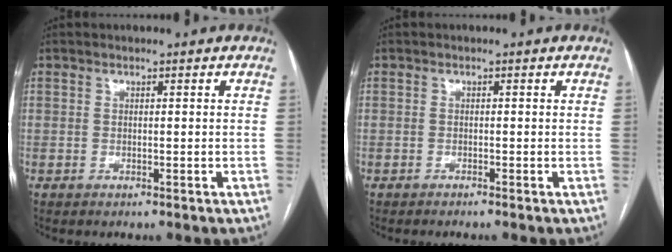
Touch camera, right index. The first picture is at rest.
{"total": 0.6, "force": [-0.5, -0.3, 0.2], "torque": [-0.003, 0.002, -0.012]}